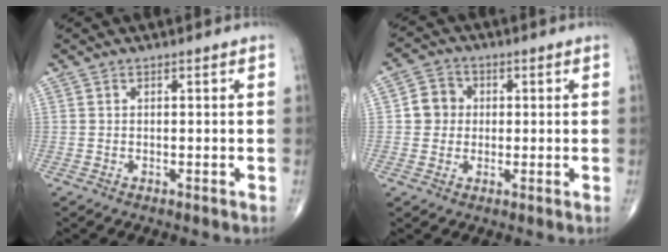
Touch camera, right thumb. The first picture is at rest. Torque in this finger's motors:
{"motor_torque": [-0.16, 0.18, 0.04, 0.00, 0.02]}